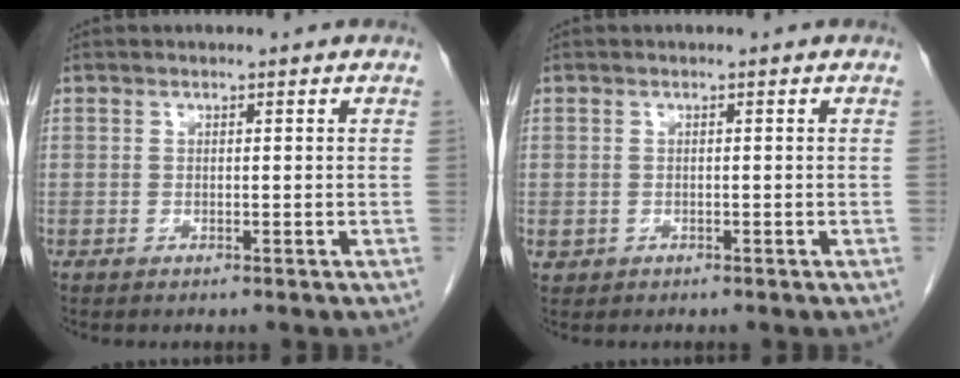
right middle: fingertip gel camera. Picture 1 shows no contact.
{"total": 0.9, "force": [-0.3, 0.9, 0.2], "torque": [-0.006, 0.003, 0.001]}